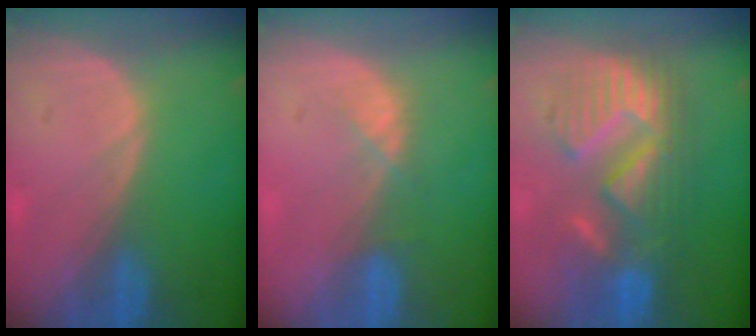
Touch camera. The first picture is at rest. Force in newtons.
{"total": 2.3, "press": 2.2, "slide": 0.7}
{"total": 10.4, "press": 10.4, "slide": 0.7}